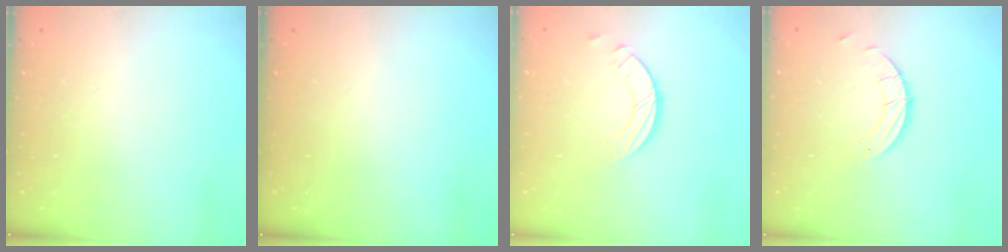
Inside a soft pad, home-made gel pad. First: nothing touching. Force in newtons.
{"total": 0.0}
{"total": 3.4, "press": 3.4, "slide": 0.3}
{"total": 4.3, "press": 4.3, "slide": 0.3}